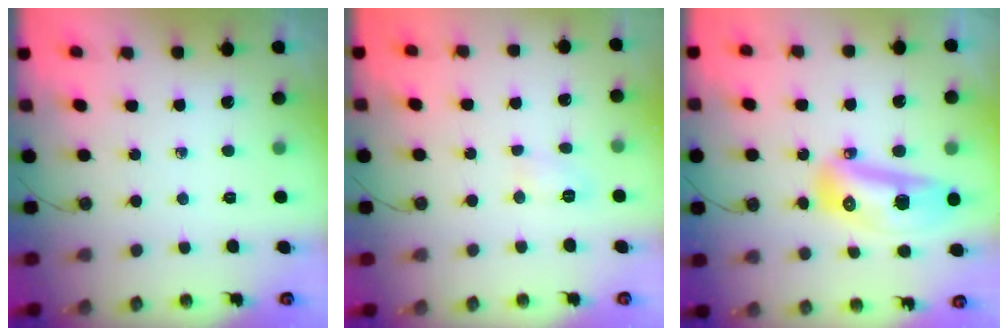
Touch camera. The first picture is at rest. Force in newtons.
{"total": 5.2, "press": 5.2, "slide": 0.6}
{"total": 22.7, "press": 17.5, "slide": 14.5}